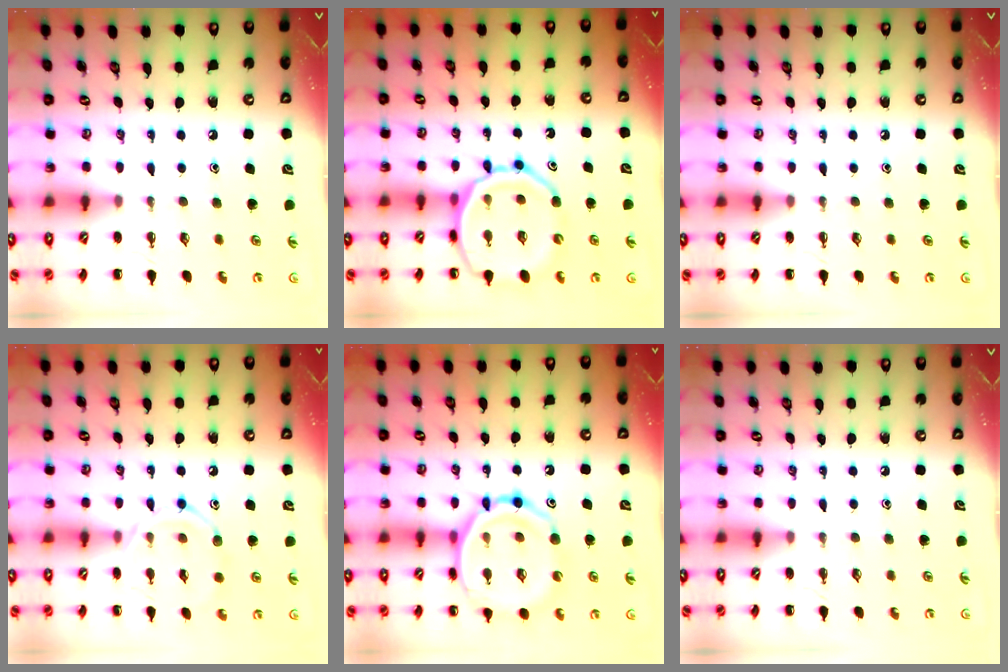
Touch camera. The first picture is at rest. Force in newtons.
{"total": 15.5, "press": 15.2, "slide": 2.9}
{"total": 0.0}
{"total": 10.9, "press": 10.9, "slide": 0.8}
{"total": 17.5, "press": 17.3, "slide": 2.6}
{"total": 0.0}